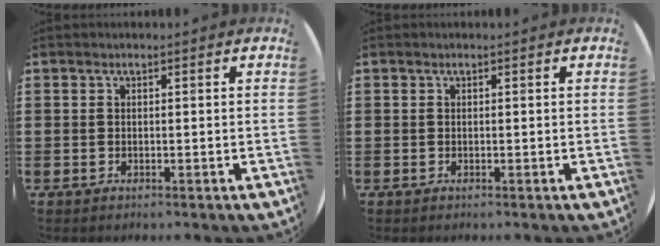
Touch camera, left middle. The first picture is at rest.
{"total": 0.0}